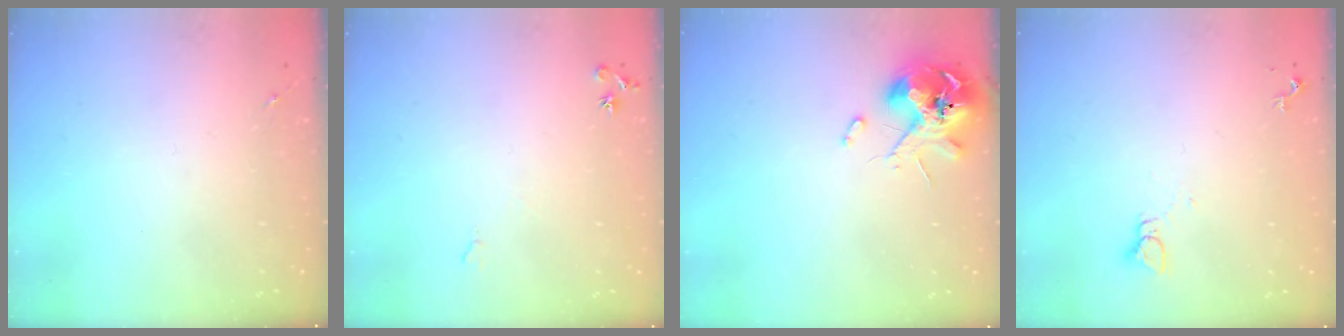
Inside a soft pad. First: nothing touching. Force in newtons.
{"total": 6.7, "press": 6.6, "slide": 1.0}
{"total": 10.5, "press": 10.4, "slide": 1.6}
{"total": 2.2, "press": 2.2, "slide": 0.1}